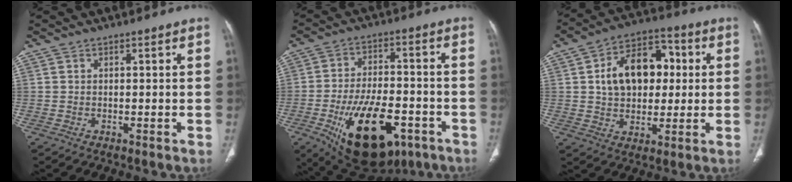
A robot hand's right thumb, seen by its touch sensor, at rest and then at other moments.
{"total": 21.0, "force": [-9.1, 10.7, 15.6], "torque": [-0.248, 0.022, -0.125]}
{"total": 15.2, "force": [2.4, 10.3, 10.9], "torque": [-0.139, 0.019, 0.034]}